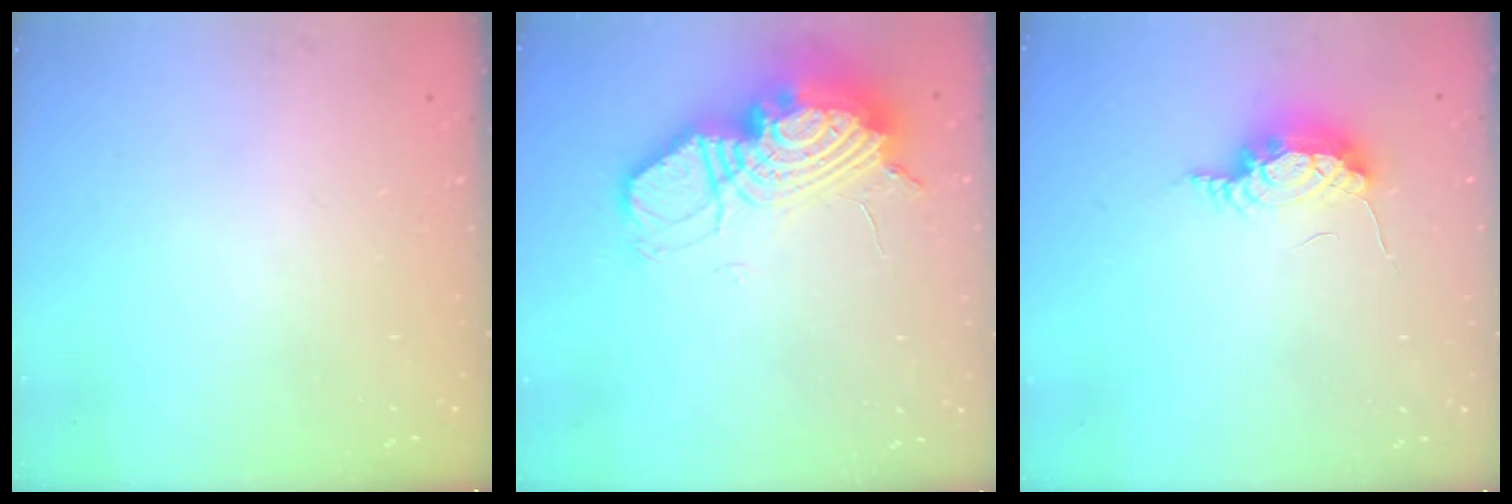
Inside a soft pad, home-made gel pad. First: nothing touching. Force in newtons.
{"total": 19.5, "press": 19.4, "slide": 2.1}
{"total": 9.6, "press": 8.1, "slide": 5.2}